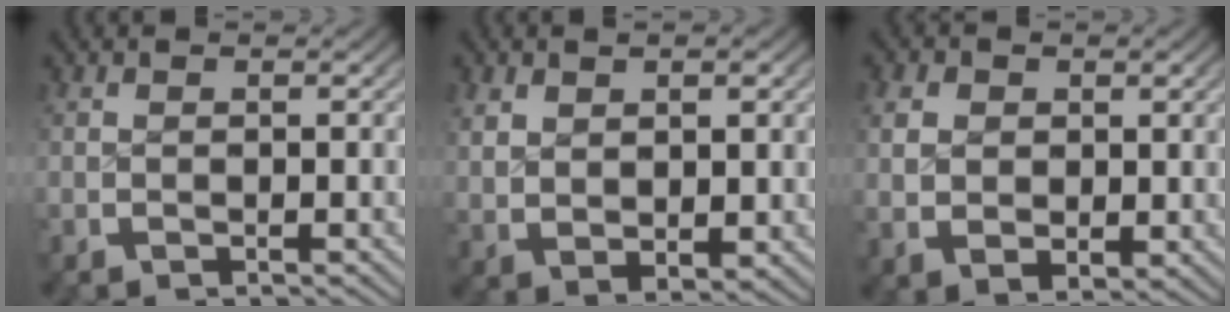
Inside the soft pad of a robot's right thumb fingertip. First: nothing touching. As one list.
[{"total": 3.8, "force": [1.3, 2.3, 2.8], "torque": [-0.050, -0.006, 0.035]}, {"total": 4.4, "force": [0.6, 3.4, 2.7], "torque": [-0.056, -0.020, 0.026]}]